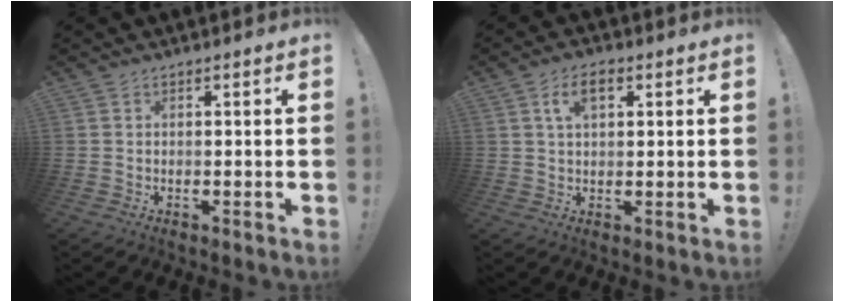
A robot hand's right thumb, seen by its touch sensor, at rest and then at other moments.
{"total": 6.4, "force": [2.5, 3.4, 4.8], "torque": [-0.083, 0.006, 0.044]}